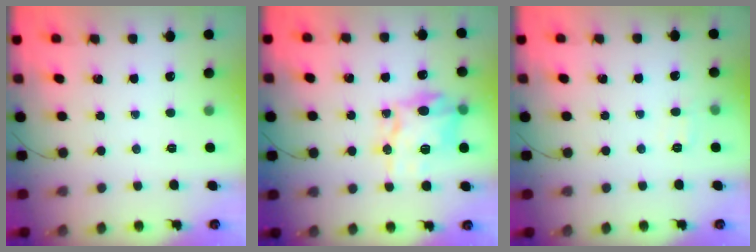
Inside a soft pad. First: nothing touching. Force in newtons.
{"total": 15.8, "press": 15.7, "slide": 0.6}
{"total": 6.3, "press": 6.2, "slide": 1.1}